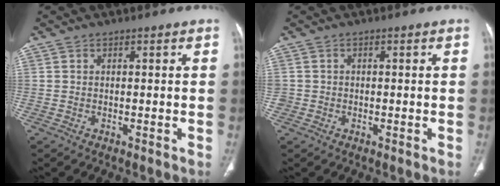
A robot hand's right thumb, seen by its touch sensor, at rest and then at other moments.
{"total": 1.2, "force": [-0.1, 1.2, 0.2], "torque": [0.005, 0.005, 0.000]}